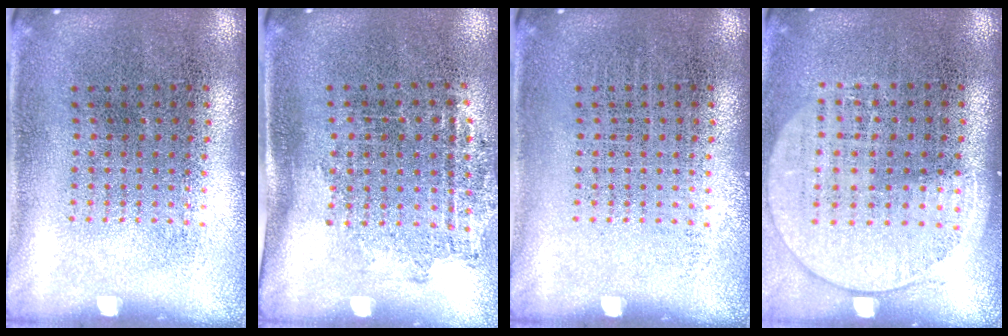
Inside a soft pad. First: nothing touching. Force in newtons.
{"total": 1.3, "press": 1.0, "slide": 0.9}
{"total": 0.0}
{"total": 1.5, "press": 1.4, "slide": 0.6}